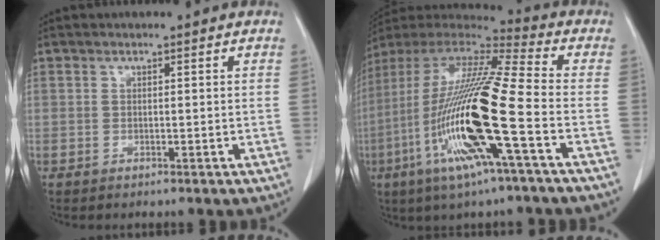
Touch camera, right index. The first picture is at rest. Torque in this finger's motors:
{"motor_torque": [2.14, 0.00, 1.05, 0.21]}